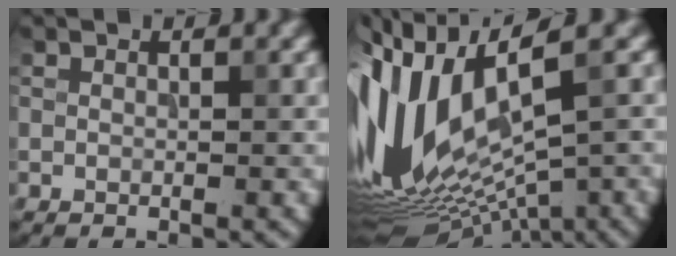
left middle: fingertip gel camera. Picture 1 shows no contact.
{"total": 13.4, "force": [0.7, 5.6, 12.2], "torque": [-0.265, 0.003, 0.041]}